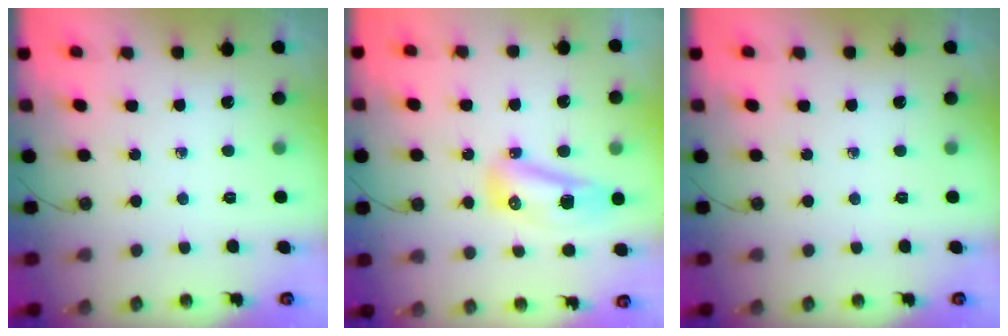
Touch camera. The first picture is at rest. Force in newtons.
{"total": 9.4, "press": 9.3, "slide": 1.6}
{"total": 0.0}